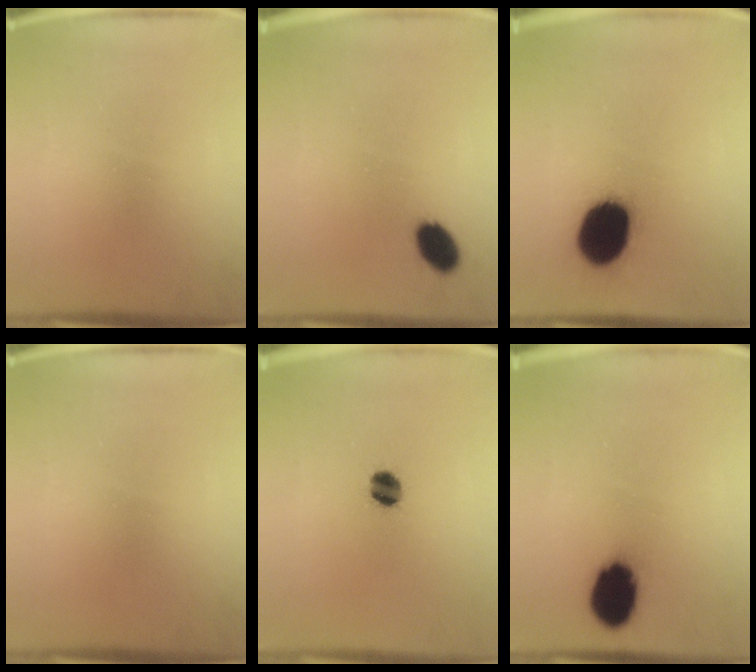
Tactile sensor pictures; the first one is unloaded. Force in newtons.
{"total": 5.5}
{"total": 18.9}
{"total": 0.0}
{"total": 4.4}
{"total": 11.7}